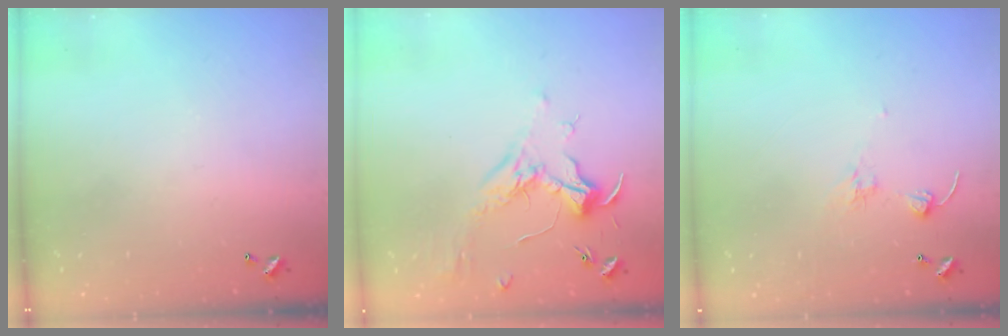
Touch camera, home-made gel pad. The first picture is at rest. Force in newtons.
{"total": 1.9, "press": 1.7, "slide": 0.7}
{"total": 1.7, "press": 1.5, "slide": 0.7}